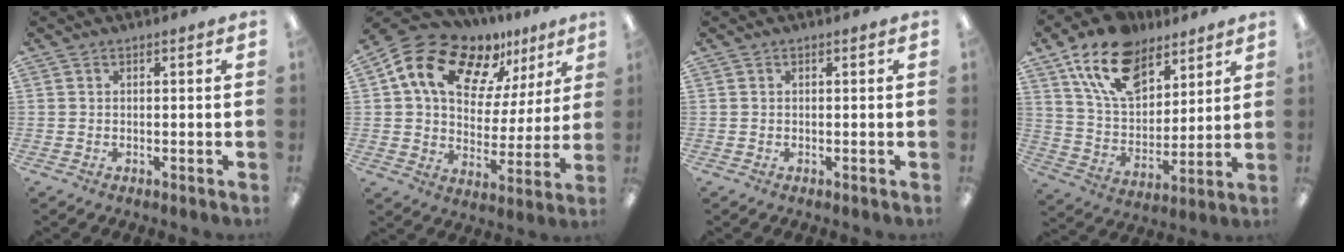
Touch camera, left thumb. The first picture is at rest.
{"total": 16.4, "force": [11.1, 9.3, 7.7], "torque": [-0.145, -0.070, 0.201]}
{"total": 0.0}
{"total": 17.5, "force": [10.8, 10.3, 9.1], "torque": [-0.161, -0.042, 0.198]}